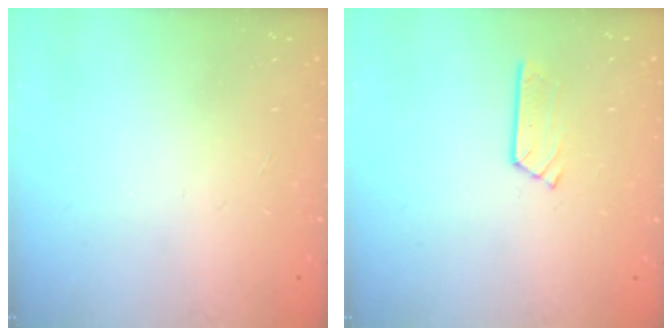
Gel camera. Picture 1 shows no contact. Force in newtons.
{"total": 3.3, "press": 3.3, "slide": 0.3}